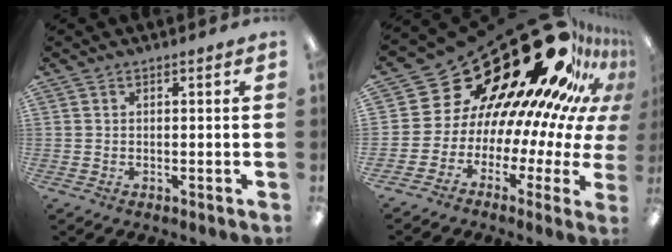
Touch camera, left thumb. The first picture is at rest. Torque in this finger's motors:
{"motor_torque": [1.09, 3.91, 1.51, -1.26, 0.06]}